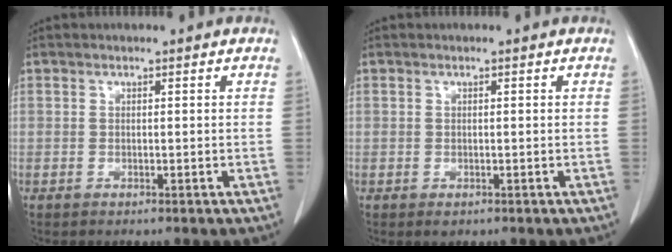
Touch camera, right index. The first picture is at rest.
{"total": 0.8, "force": [-0.3, 0.6, 0.4], "torque": [-0.004, 0.001, 0.000]}